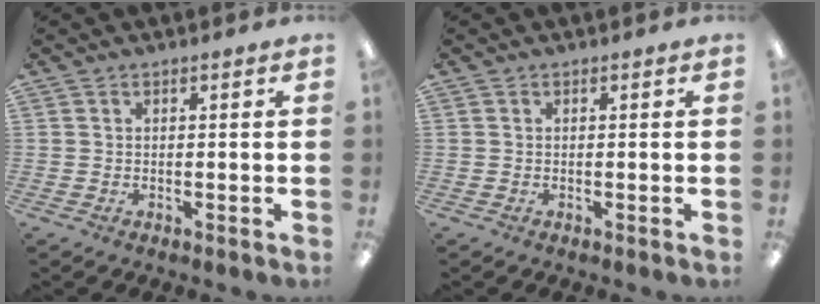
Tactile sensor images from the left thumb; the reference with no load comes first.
{"total": 0.0}